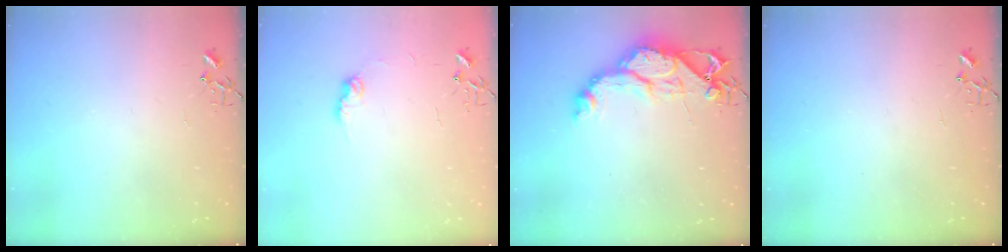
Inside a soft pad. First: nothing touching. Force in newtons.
{"total": 7.2, "press": 7.2, "slide": 0.3}
{"total": 14.0, "press": 13.9, "slide": 1.4}
{"total": 0.0}